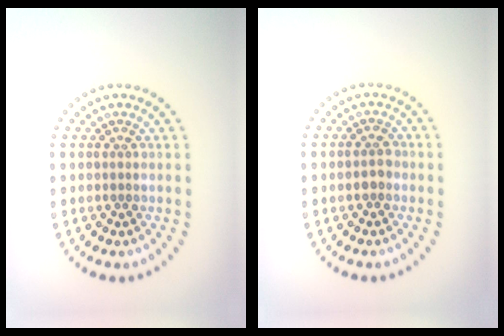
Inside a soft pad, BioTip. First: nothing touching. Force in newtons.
{"total": 1.5, "press": 1.5, "slide": 0.2}